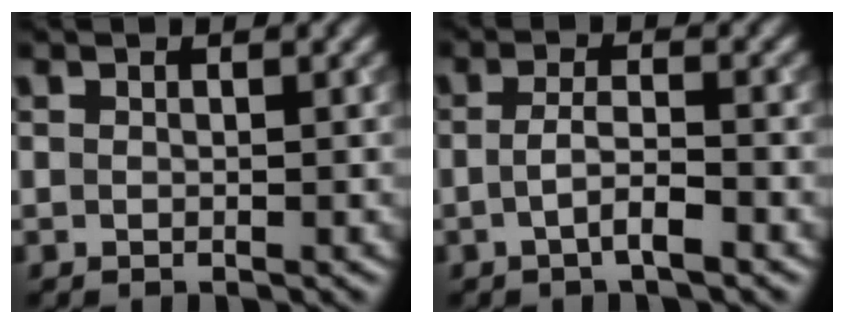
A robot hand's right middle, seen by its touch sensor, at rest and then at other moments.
{"total": 2.6, "force": [-1.0, 0.5, 2.3], "torque": [-0.041, 0.007, -0.023]}